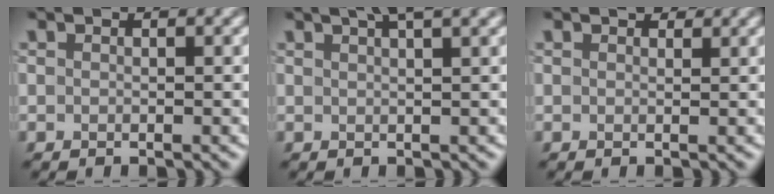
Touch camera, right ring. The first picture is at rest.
{"total": 4.5, "force": [3.0, 1.2, 3.1], "torque": [-0.020, 0.015, 0.022]}
{"total": 1.2, "force": [0.9, 0.5, 0.5], "torque": [-0.008, -0.002, 0.015]}